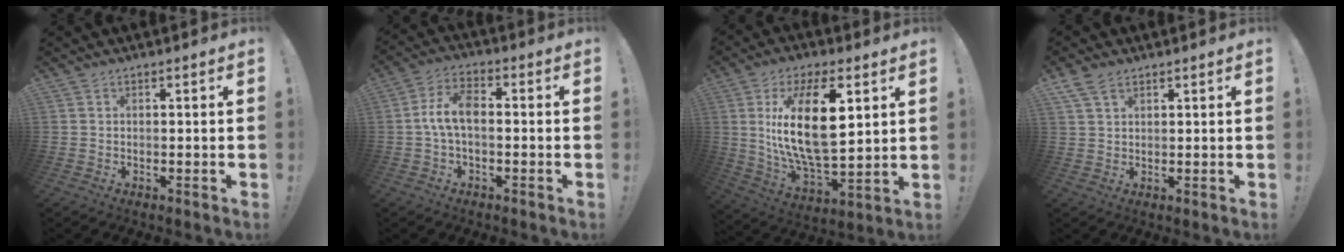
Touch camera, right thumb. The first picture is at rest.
{"total": 8.7, "force": [-0.5, 4.6, 7.4], "torque": [-0.152, 0.012, -0.005]}
{"total": 21.4, "force": [5.4, 9.3, 18.4], "torque": [-0.353, -0.021, 0.084]}
{"total": 5.3, "force": [3.4, 2.7, 3.0], "torque": [-0.064, -0.007, 0.068]}